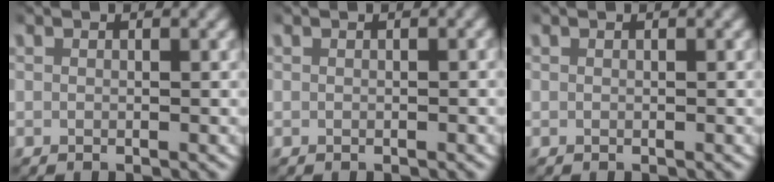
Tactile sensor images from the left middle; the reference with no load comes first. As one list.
[{"total": 0.0}, {"total": 0.0}]